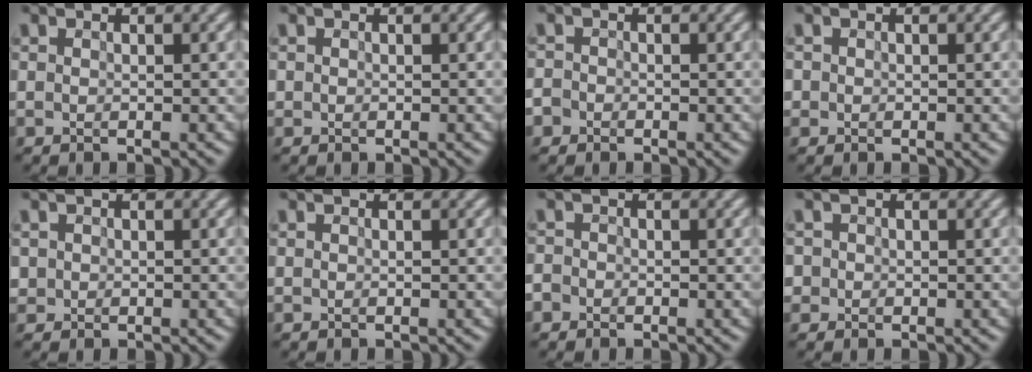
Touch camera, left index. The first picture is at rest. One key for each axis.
{"total": 0.6, "fx": 0.1, "fy": 0.6, "fz": 0.1, "tx": 0.006, "ty": 0.008, "tz": -0.009}
{"total": 3.2, "fx": -2.2, "fy": 2.3, "fz": 0.4, "tx": -0.011, "ty": 0.002, "tz": -0.050}
{"total": 1.6, "fx": -0.1, "fy": 1.6, "fz": 0.4, "tx": 0.004, "ty": 0.019, "tz": -0.019}
{"total": 1.8, "fx": 0.1, "fy": 1.8, "fz": 0.4, "tx": -0.005, "ty": 0.020, "tz": -0.001}
{"total": 0.0}
{"total": 2.8, "fx": -2.0, "fy": 2.0, "fz": 0.4, "tx": -0.009, "ty": 0.004, "tz": -0.044}
{"total": 3.3, "fx": -0.5, "fy": 3.1, "fz": 0.8, "tx": -0.022, "ty": 0.025, "tz": -0.026}